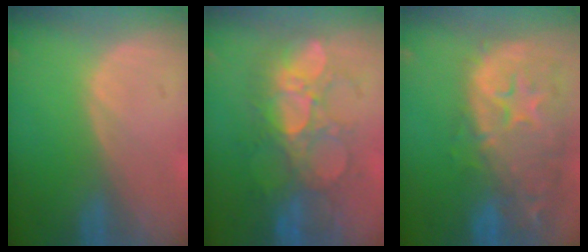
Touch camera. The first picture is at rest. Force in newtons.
{"total": 9.0, "press": 8.8, "slide": 2.3}
{"total": 14.3, "press": 11.5, "slide": 8.4}